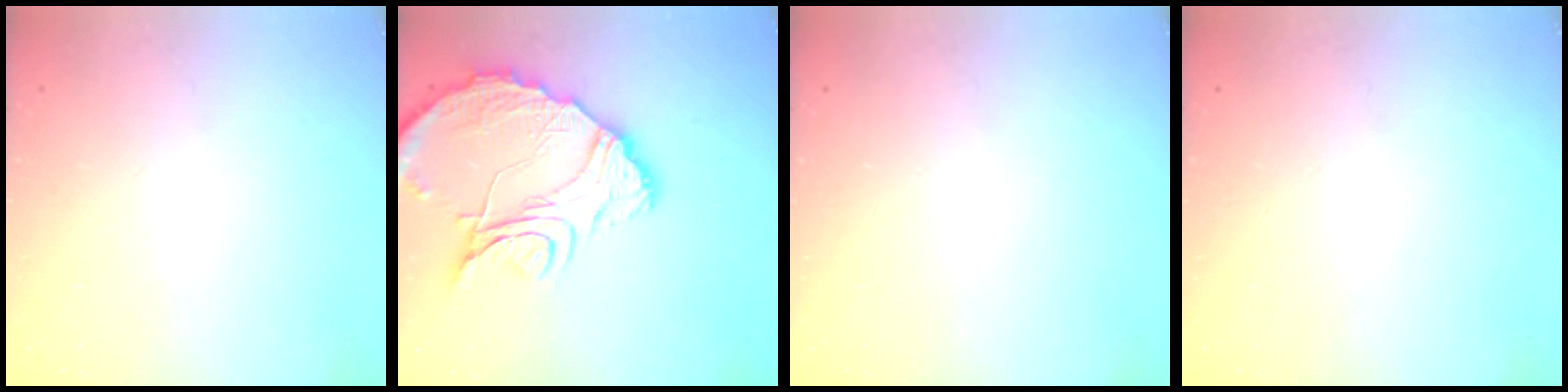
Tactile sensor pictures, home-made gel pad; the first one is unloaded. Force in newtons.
{"total": 20.3, "press": 20.2, "slide": 2.2}
{"total": 0.0}
{"total": 0.0}